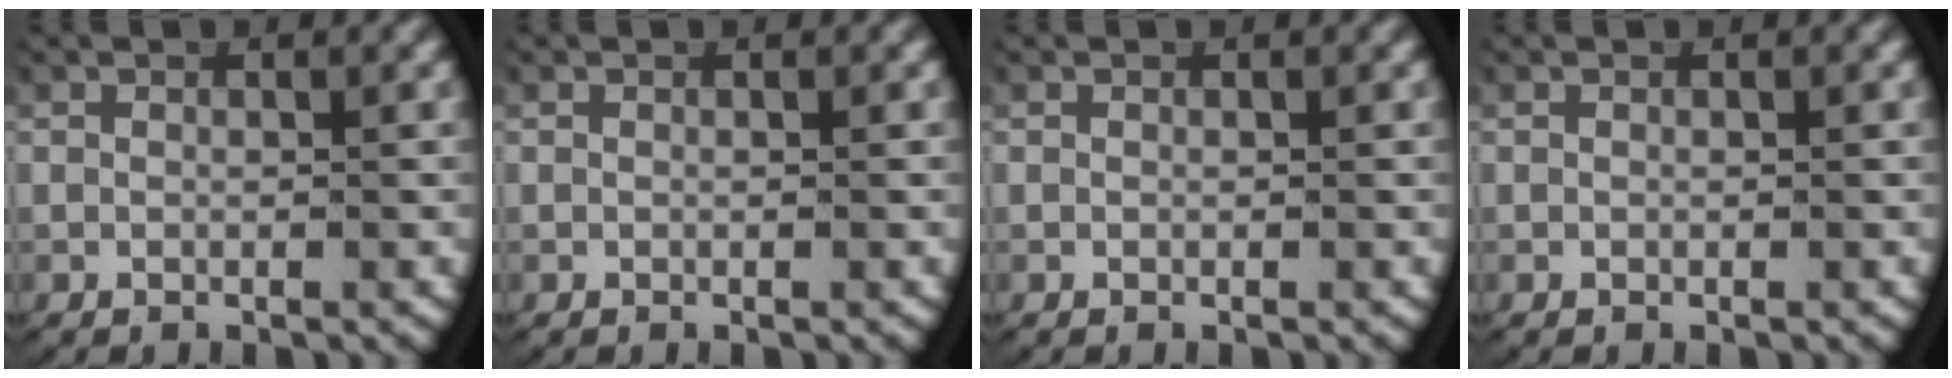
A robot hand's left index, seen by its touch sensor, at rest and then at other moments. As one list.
[{"total": 0.0}, {"total": 0.0}, {"total": 0.0}]